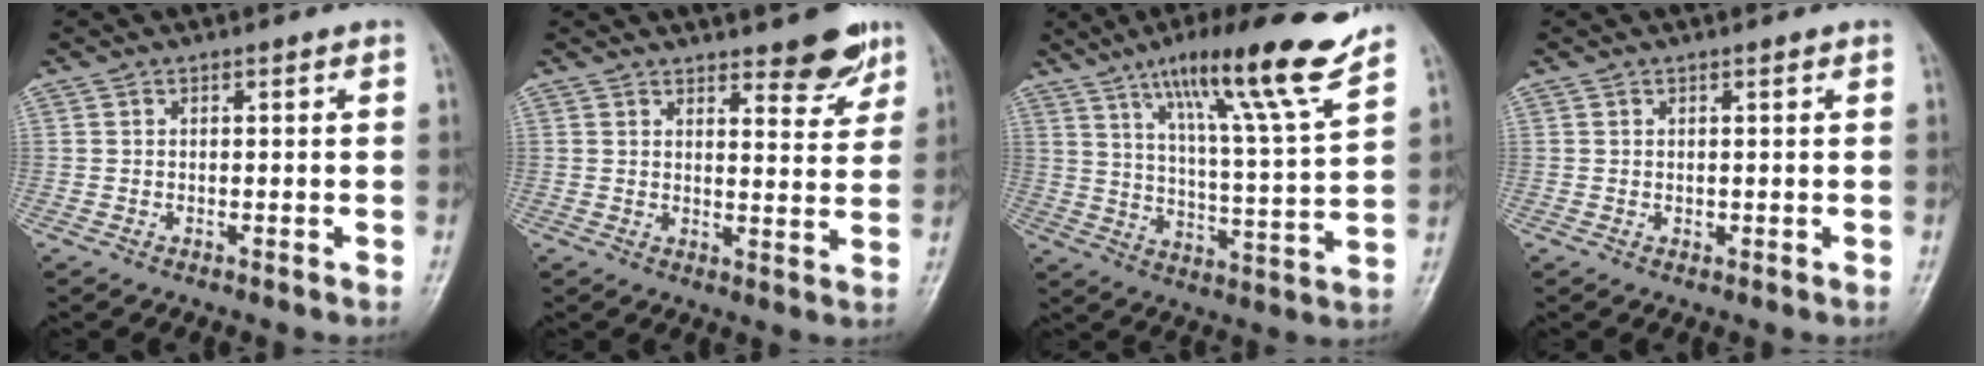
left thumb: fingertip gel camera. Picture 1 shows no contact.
{"total": 5.5, "force": [3.5, 2.1, 3.6], "torque": [-0.024, -0.020, 0.045]}
{"total": 18.6, "force": [12.8, 1.3, 13.4], "torque": [-0.194, -0.063, 0.204]}
{"total": 0.7, "force": [0.2, 0.6, 0.3], "torque": [0.001, 0.000, 0.002]}